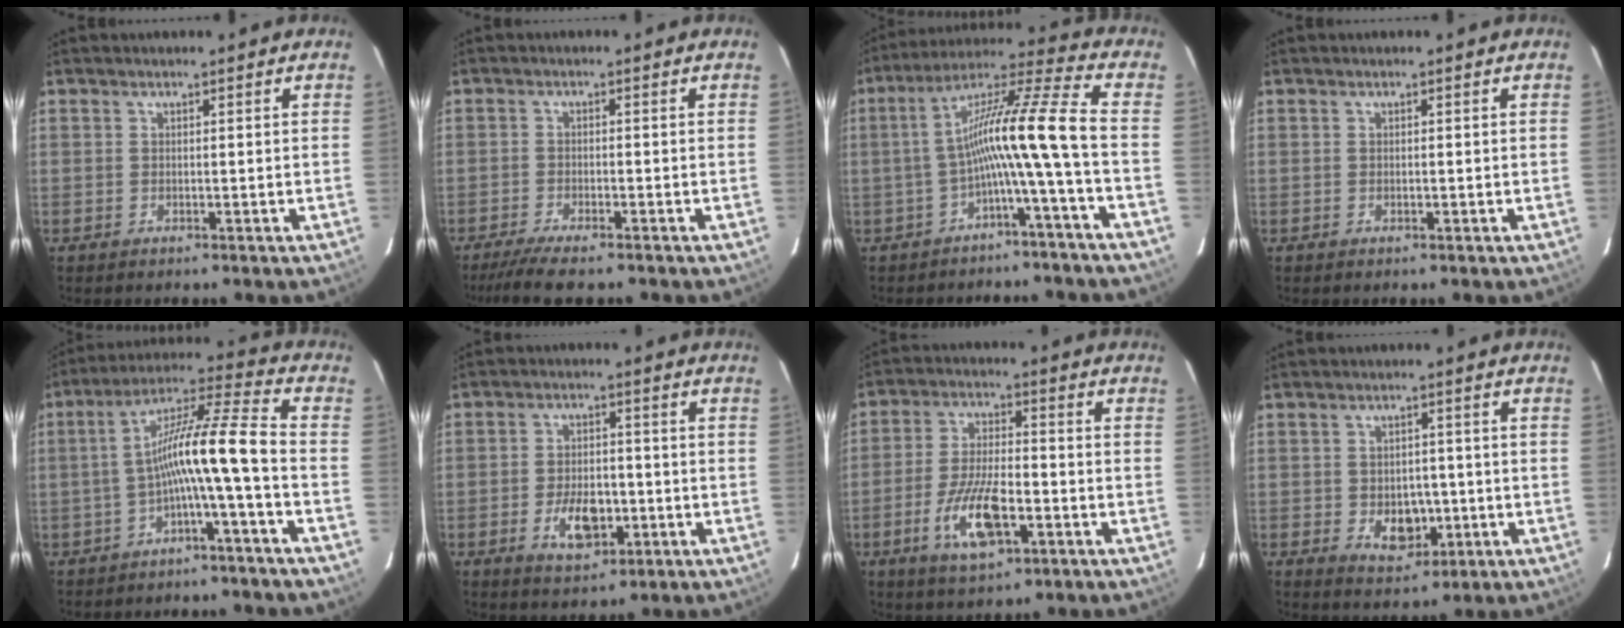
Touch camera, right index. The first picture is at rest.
{"total": 7.2, "force": [-5.9, 0.9, 4.1], "torque": [-0.065, -0.015, -0.095]}
{"total": 11.6, "force": [-2.5, -1.8, 11.2], "torque": [-0.189, 0.037, -0.048]}
{"total": 0.0}
{"total": 10.9, "force": [-2.6, -0.9, 10.6], "torque": [-0.179, 0.033, -0.049]}
{"total": 6.9, "force": [-2.3, 3.5, 5.5], "torque": [-0.099, -0.001, -0.034]}
{"total": 10.4, "force": [-4.0, 3.2, 9.0], "torque": [-0.182, -0.005, -0.070]}
{"total": 5.7, "force": [-1.3, 3.9, 4.0], "torque": [-0.054, 0.001, -0.010]}